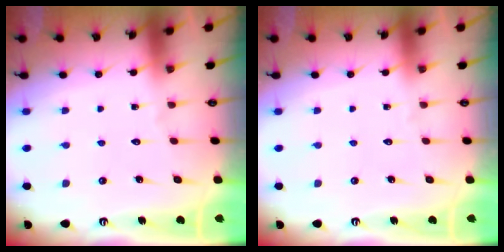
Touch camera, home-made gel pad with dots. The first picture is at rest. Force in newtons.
{"total": 0.0}